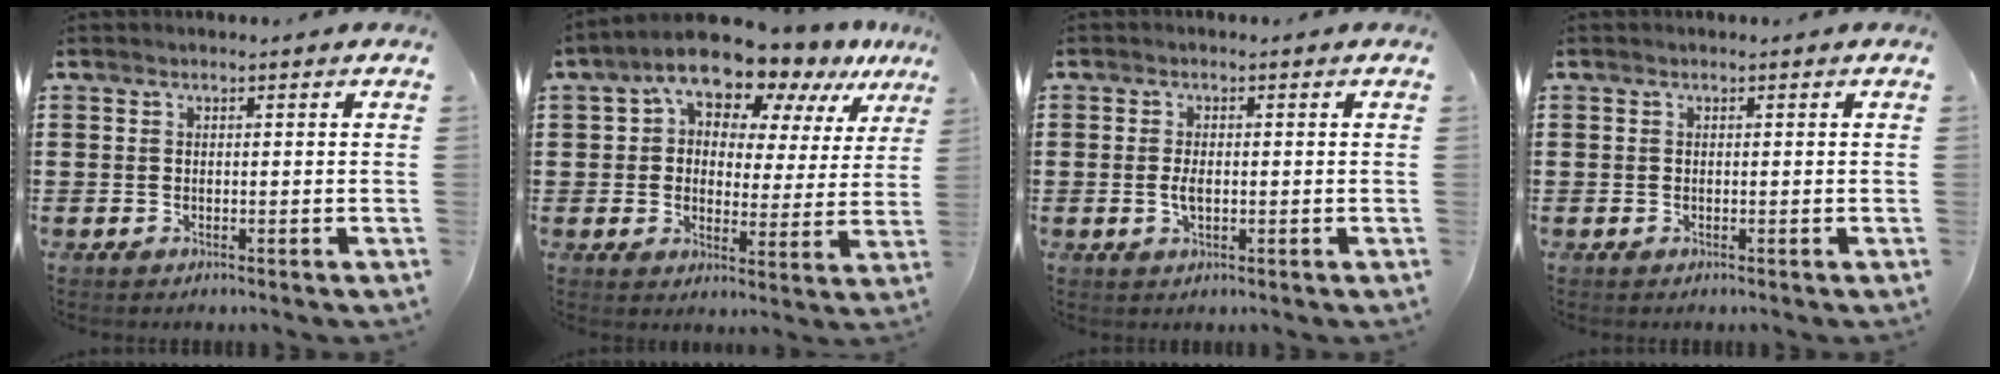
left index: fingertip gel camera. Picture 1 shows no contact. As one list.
[{"total": 10.1, "force": [8.5, 4.1, 3.7], "torque": [-0.102, -0.048, 0.152]}, {"total": 2.2, "force": [-0.3, 1.0, 2.0], "torque": [-0.046, -0.002, -0.008]}, {"total": 0.0}]